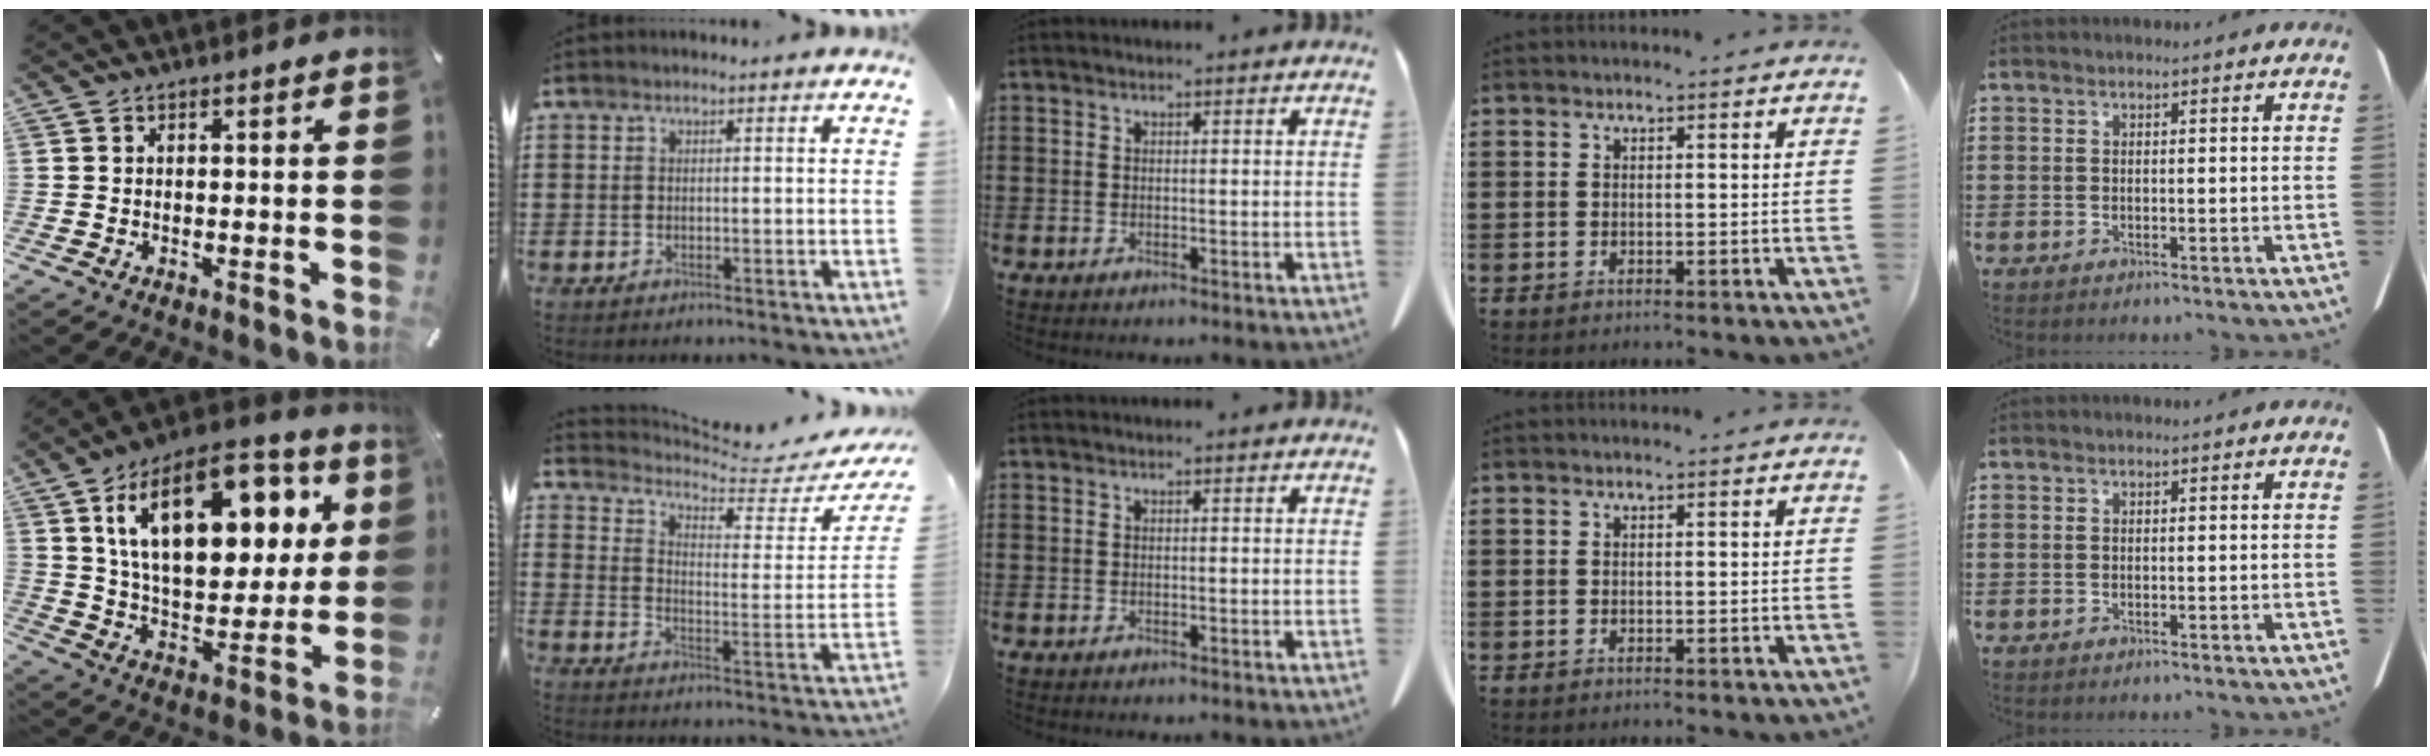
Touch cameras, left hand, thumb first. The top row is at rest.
{"thumb": {"total": 23.5, "force": [10.6, 12.8, 16.6], "torque": [-0.274, -0.034, 0.176]}, "index": {"total": 4.1, "force": [3.6, 0.7, 1.7], "torque": [-0.058, -0.033, 0.056]}}